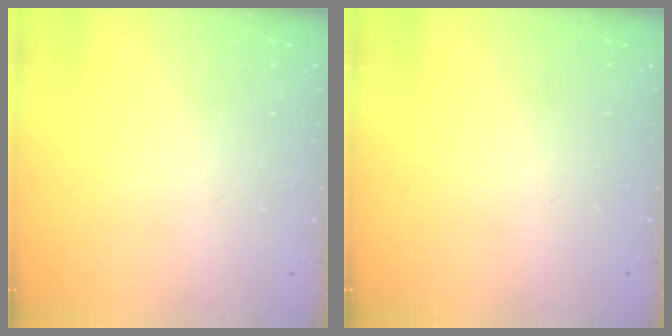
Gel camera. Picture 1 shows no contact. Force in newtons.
{"total": 0.0}